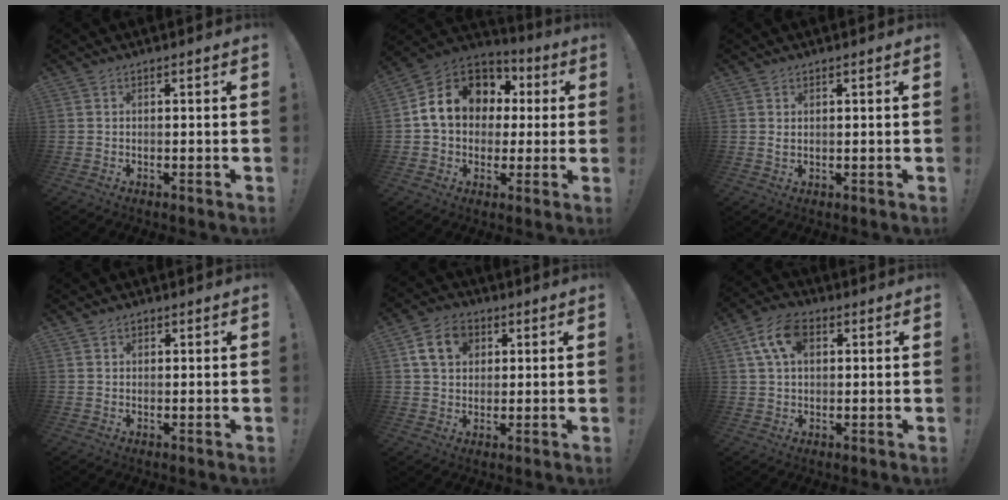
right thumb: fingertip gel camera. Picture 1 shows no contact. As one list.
[{"total": 16.5, "force": [4.2, 12.9, 9.3], "torque": [-0.135, -0.005, 0.086]}, {"total": 1.1, "force": [0.6, 0.5, 0.8], "torque": [-0.009, -0.002, 0.010]}, {"total": 1.4, "force": [0.9, 1.0, 0.2], "torque": [0.007, -0.004, 0.015]}, {"total": 10.3, "force": [4.0, 7.8, 5.5], "torque": [-0.083, 0.000, 0.076]}, {"total": 10.5, "force": [3.8, 6.5, 7.4], "torque": [-0.137, 0.005, 0.073]}]